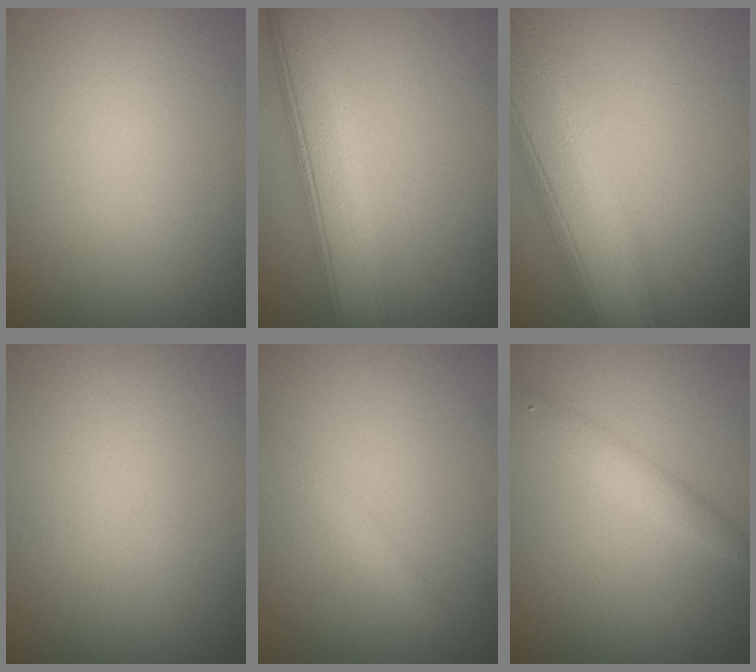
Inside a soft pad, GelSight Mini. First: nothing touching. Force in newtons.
{"total": 7.6, "press": 7.6, "slide": 0.4}
{"total": 10.8, "press": 10.7, "slide": 0.6}
{"total": 0.0}
{"total": 1.5, "press": 1.5, "slide": 0.1}
{"total": 1.9, "press": 1.9, "slide": 0.1}